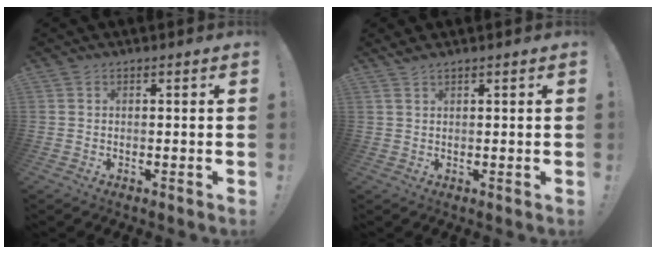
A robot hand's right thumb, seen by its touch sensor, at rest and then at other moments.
{"total": 1.4, "force": [1.2, 0.0, 0.8], "torque": [-0.024, 0.001, 0.024]}